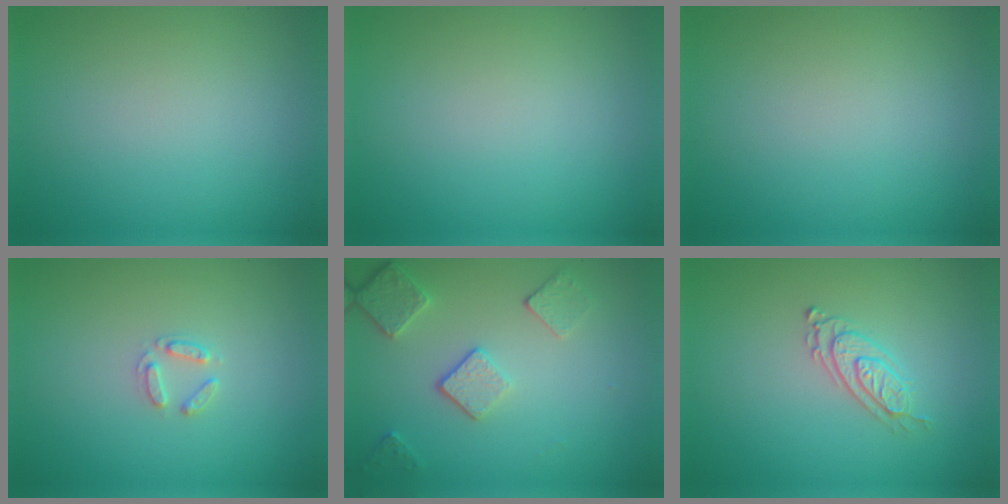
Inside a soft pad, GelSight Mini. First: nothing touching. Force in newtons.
{"total": 0.0}
{"total": 0.0}
{"total": 1.5, "press": 1.4, "slide": 0.2}
{"total": 3.5, "press": 2.7, "slide": 2.1}
{"total": 2.4, "press": 2.0, "slide": 1.4}